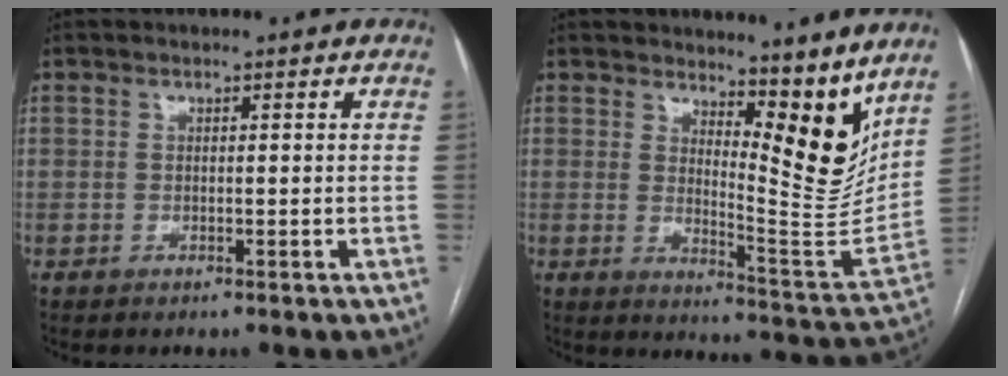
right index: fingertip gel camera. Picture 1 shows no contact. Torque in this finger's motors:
{"motor_torque": [0.11, 0.44, 0.16, 0.03]}